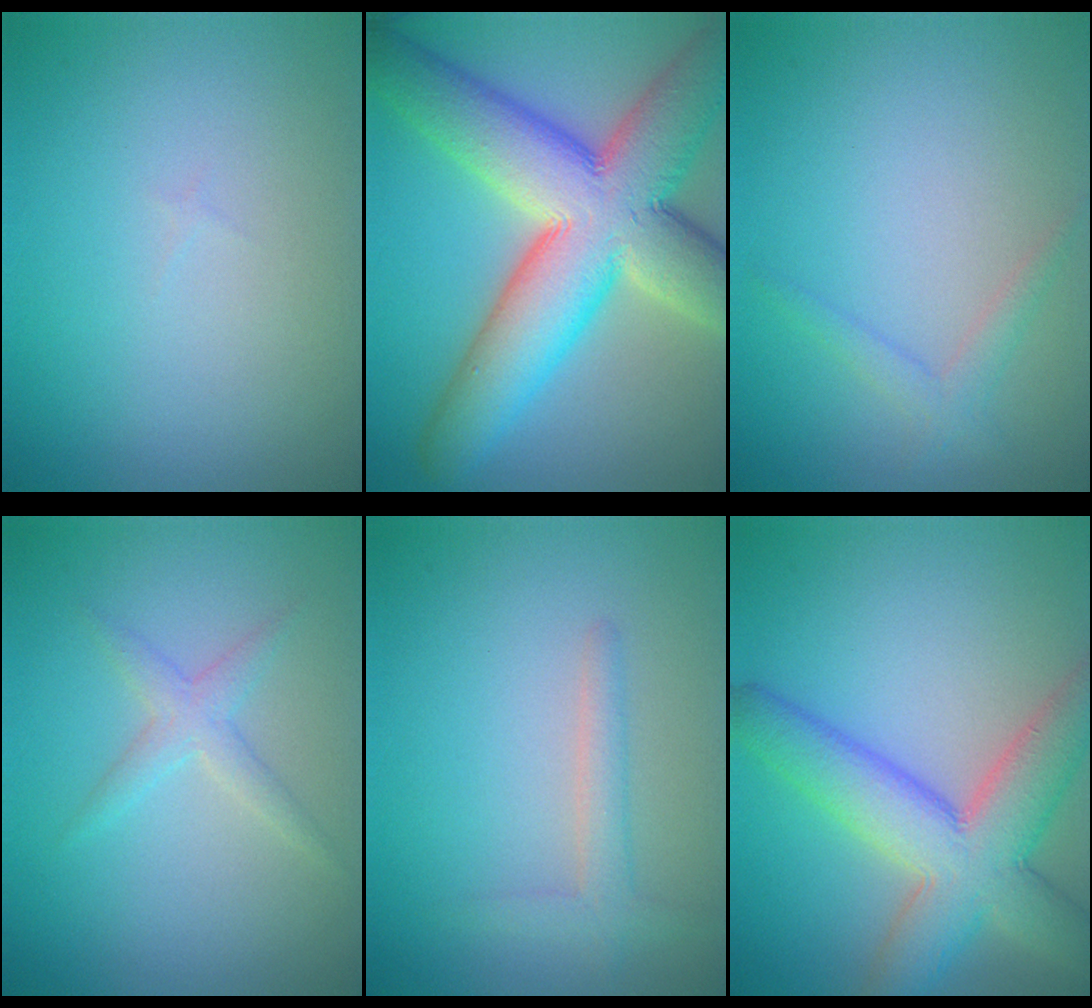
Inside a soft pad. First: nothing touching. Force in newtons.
{"total": 13.9, "press": 13.8, "slide": 0.8}
{"total": 1.4, "press": 1.4, "slide": 0.1}
{"total": 1.8, "press": 1.8, "slide": 0.1}
{"total": 1.9, "press": 1.9, "slide": 0.2}
{"total": 8.3, "press": 8.3, "slide": 0.4}